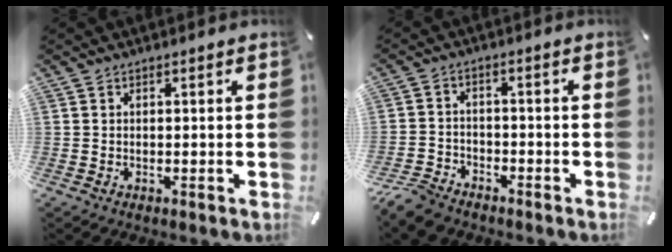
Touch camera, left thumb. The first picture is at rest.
{"total": 6.1, "force": [-5.2, 2.6, 1.7], "torque": [-0.045, 0.023, -0.104]}